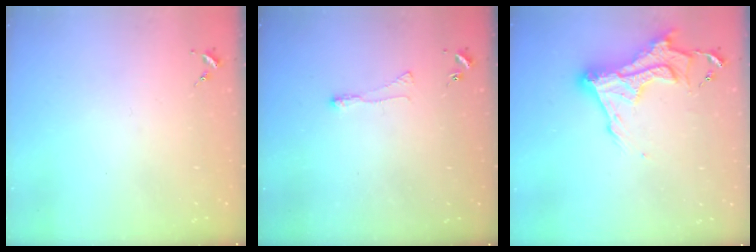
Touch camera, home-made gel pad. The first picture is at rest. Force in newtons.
{"total": 3.0, "press": 2.9, "slide": 0.6}
{"total": 15.9, "press": 15.8, "slide": 1.3}